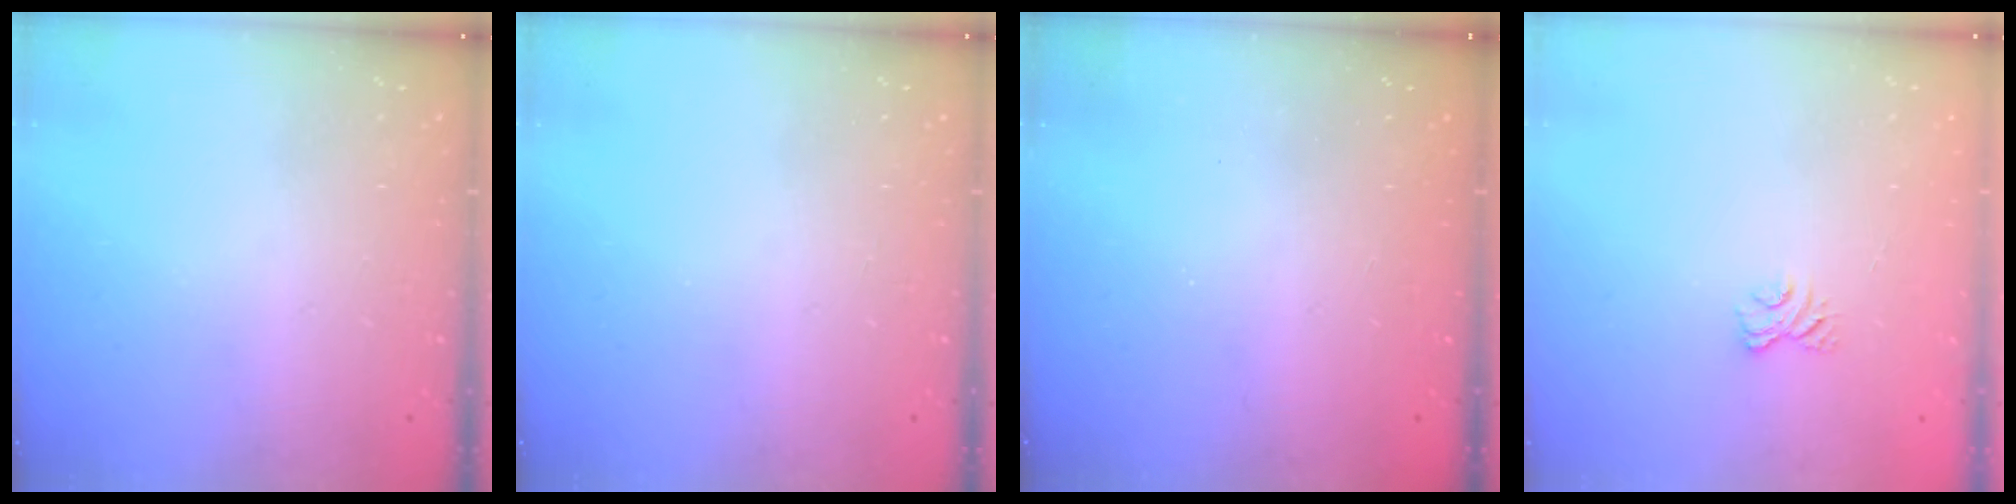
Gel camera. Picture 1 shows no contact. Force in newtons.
{"total": 0.0}
{"total": 2.5, "press": 2.4, "slide": 0.8}
{"total": 2.8, "press": 2.5, "slide": 1.3}